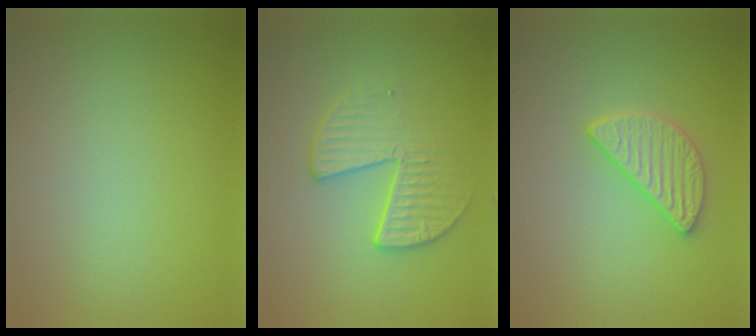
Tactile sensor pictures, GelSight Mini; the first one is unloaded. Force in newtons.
{"total": 3.4, "press": 2.9, "slide": 1.8}
{"total": 2.9, "press": 2.6, "slide": 1.1}